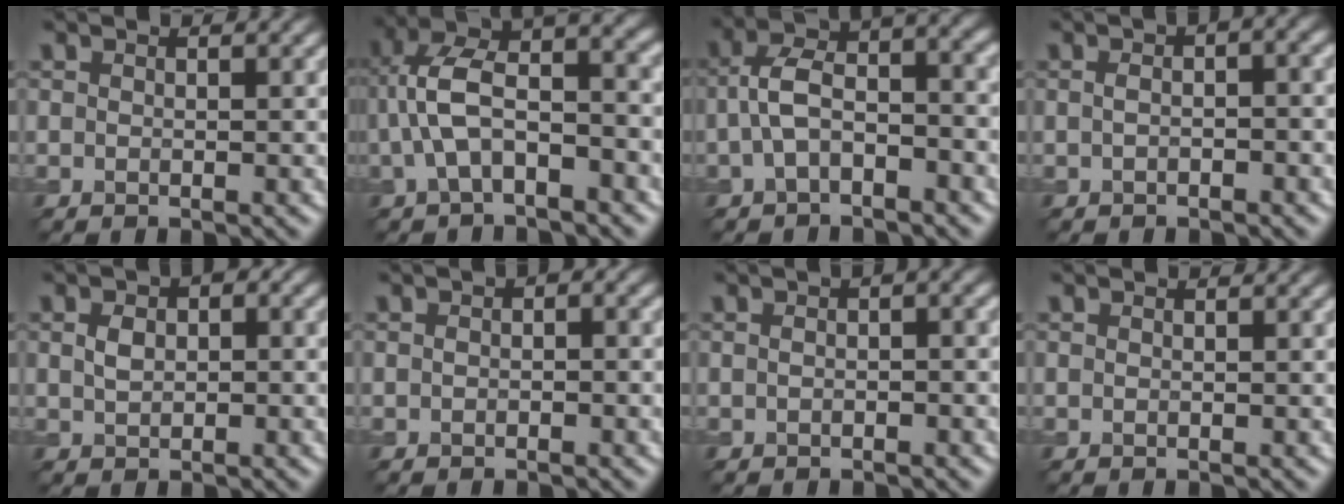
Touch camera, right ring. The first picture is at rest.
{"total": 7.7, "force": [-0.8, 3.6, 6.8], "torque": [-0.139, 0.024, -0.021]}
{"total": 5.4, "force": [-0.9, 2.7, 4.6], "torque": [-0.087, 0.018, -0.021]}
{"total": 2.8, "force": [0.3, 1.0, 2.6], "torque": [-0.037, 0.006, -0.001]}
{"total": 2.3, "force": [0.3, 1.6, 1.7], "torque": [-0.034, 0.005, 0.005]}
{"total": 1.6, "force": [0.0, 0.9, 1.3], "torque": [-0.016, 0.002, 0.000]}
{"total": 2.4, "force": [0.5, 0.9, 2.1], "torque": [-0.023, 0.003, -0.004]}
{"total": 0.0}